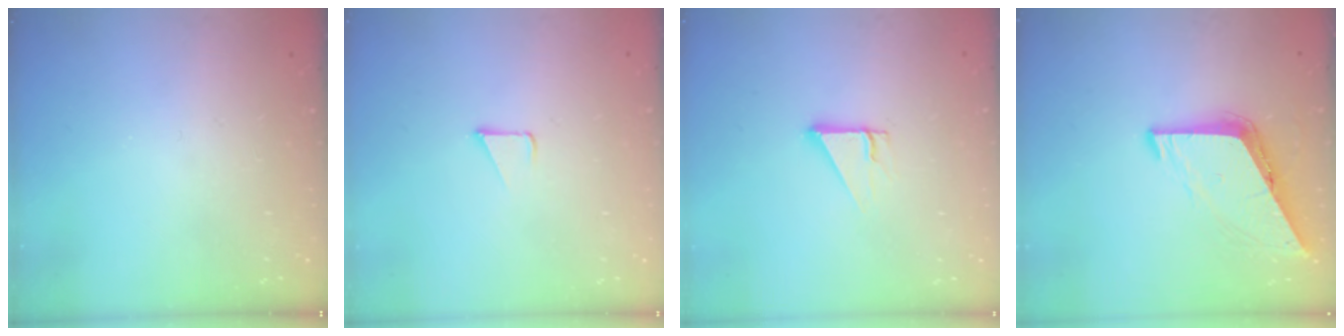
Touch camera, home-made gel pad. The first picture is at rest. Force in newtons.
{"total": 1.7, "press": 1.7, "slide": 0.1}
{"total": 2.7, "press": 2.7, "slide": 0.1}
{"total": 6.8, "press": 6.8, "slide": 0.4}